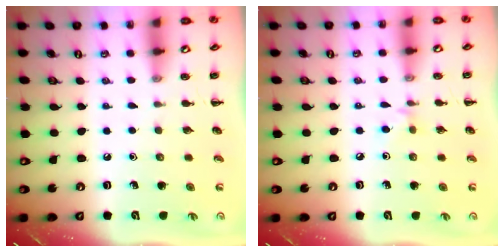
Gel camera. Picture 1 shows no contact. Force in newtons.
{"total": 3.9, "press": 3.6, "slide": 1.5}